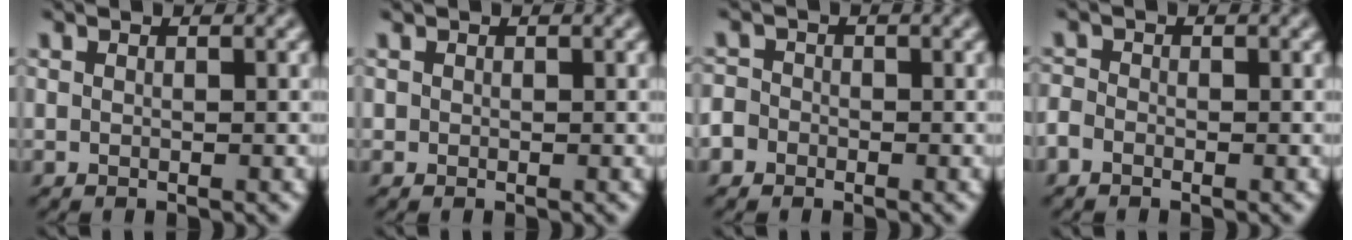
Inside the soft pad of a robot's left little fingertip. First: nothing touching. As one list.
[{"total": 0.5, "force": [0.1, 0.5, 0.0], "torque": [0.002, -0.002, 0.002]}, {"total": 3.1, "force": [-1.5, 2.6, 0.7], "torque": [-0.004, 0.005, -0.043]}, {"total": 1.4, "force": [-0.9, 0.9, 0.5], "torque": [-0.014, 0.000, -0.018]}]